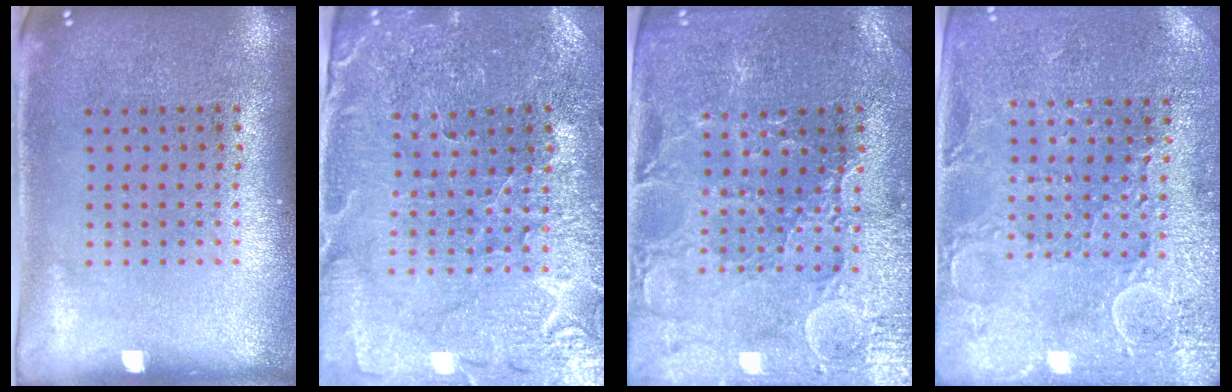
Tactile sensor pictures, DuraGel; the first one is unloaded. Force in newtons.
{"total": 1.8, "press": 1.8, "slide": 0.2}
{"total": 1.9, "press": 1.8, "slide": 0.5}
{"total": 2.9, "press": 2.8, "slide": 0.4}